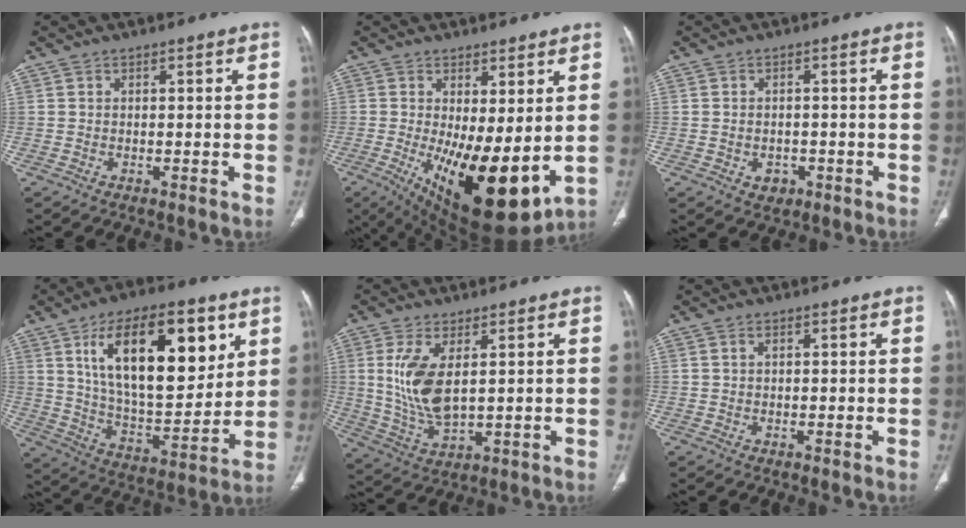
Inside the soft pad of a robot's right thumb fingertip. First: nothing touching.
{"total": 16.8, "force": [-1.6, 6.3, 15.5], "torque": [-0.246, -0.037, -0.003]}
{"total": 2.8, "force": [-1.0, 2.3, 1.3], "torque": [-0.011, 0.007, -0.006]}
{"total": 25.1, "force": [9.8, 11.5, 20.1], "torque": [-0.286, -0.038, 0.172]}
{"total": 10.6, "force": [2.3, 4.9, 9.2], "torque": [-0.193, -0.019, 0.059]}
{"total": 0.9, "force": [0.4, 0.5, 0.6], "torque": [-0.012, 0.004, 0.006]}